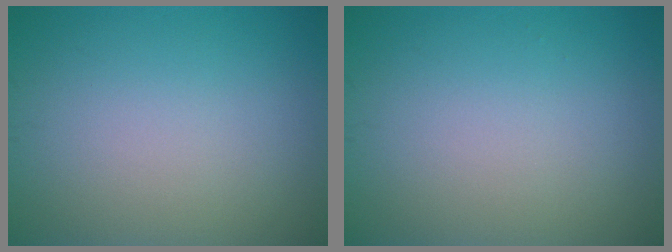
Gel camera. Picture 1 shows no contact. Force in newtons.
{"total": 0.0}